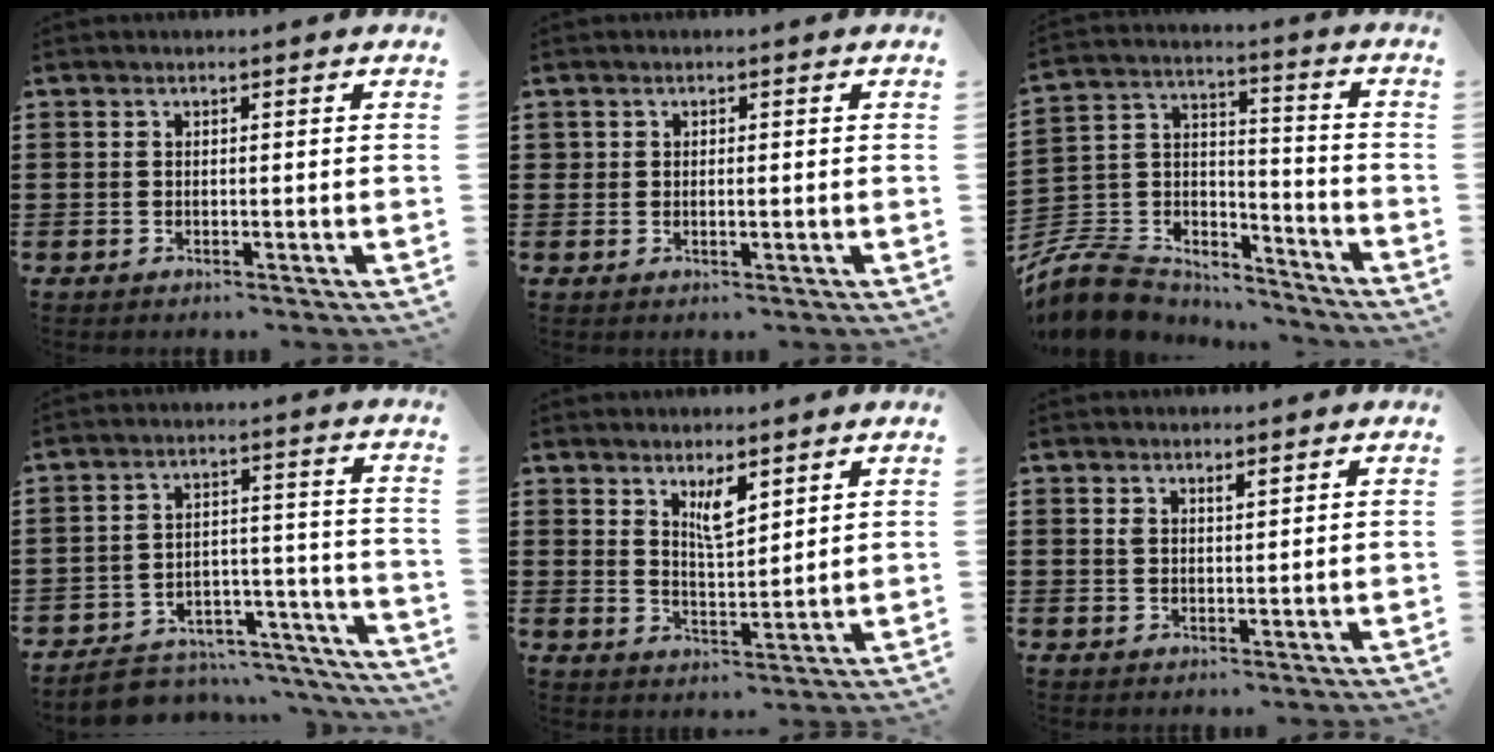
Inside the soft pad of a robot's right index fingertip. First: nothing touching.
{"total": 0.8, "force": [0.0, 0.4, 0.7], "torque": [-0.014, 0.003, -0.001]}
{"total": 8.5, "force": [-7.6, 3.5, 1.5], "torque": [-0.064, 0.003, -0.153]}
{"total": 4.4, "force": [-4.0, 1.9, 0.7], "torque": [-0.018, 0.010, -0.081]}
{"total": 4.4, "force": [3.0, 1.3, 2.9], "torque": [-0.056, -0.005, 0.052]}
{"total": 1.4, "force": [0.9, 0.5, 0.8], "torque": [-0.019, 0.003, 0.016]}